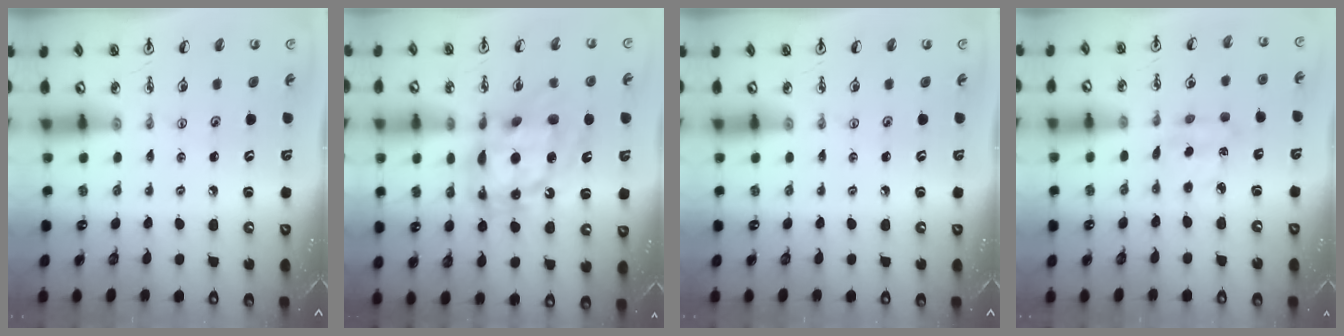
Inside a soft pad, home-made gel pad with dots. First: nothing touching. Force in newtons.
{"total": 16.0, "press": 16.0, "slide": 1.4}
{"total": 0.0}
{"total": 2.8, "press": 2.8, "slide": 0.4}